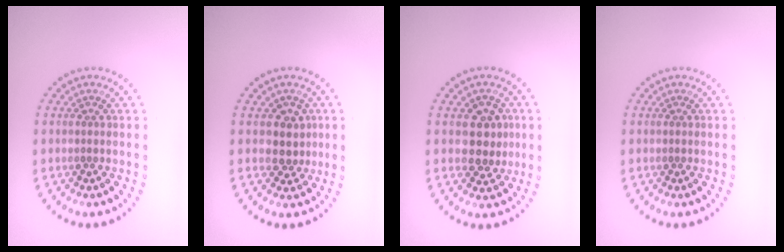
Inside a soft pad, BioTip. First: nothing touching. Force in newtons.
{"total": 2.5, "press": 2.2, "slide": 1.2}
{"total": 3.3, "press": 3.2, "slide": 1.0}
{"total": 0.0}